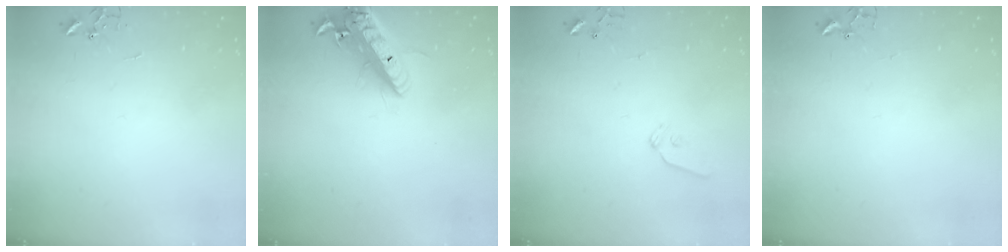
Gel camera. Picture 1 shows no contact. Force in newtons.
{"total": 17.1, "press": 16.8, "slide": 3.3}
{"total": 6.0, "press": 5.9, "slide": 0.8}
{"total": 1.7, "press": 1.6, "slide": 0.2}